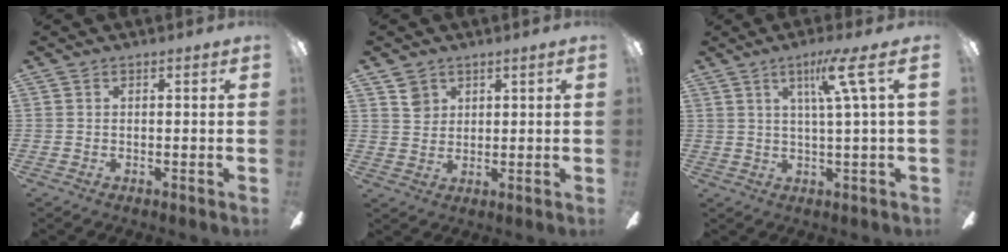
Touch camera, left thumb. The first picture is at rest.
{"total": 3.9, "force": [2.5, 2.9, 0.8], "torque": [0.000, -0.005, 0.044]}
{"total": 9.1, "force": [3.9, 0.3, 8.2], "torque": [-0.145, -0.003, 0.053]}